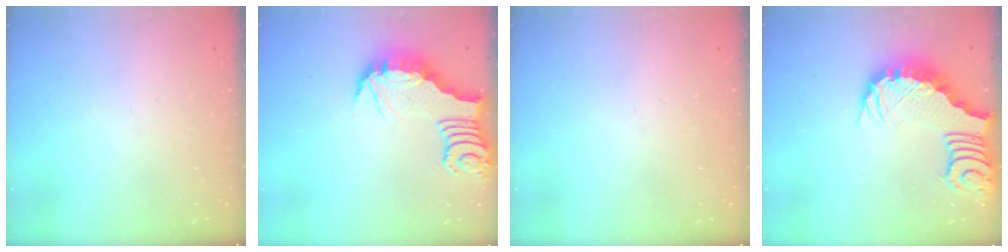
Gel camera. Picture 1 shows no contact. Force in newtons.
{"total": 3.9, "press": 3.9, "slide": 0.4}
{"total": 0.0}
{"total": 3.7, "press": 3.6, "slide": 0.7}